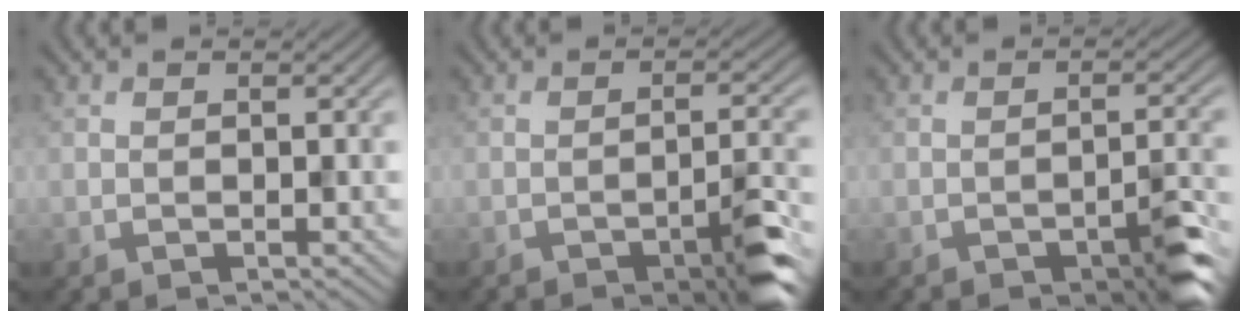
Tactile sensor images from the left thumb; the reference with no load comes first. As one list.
[{"total": 5.0, "force": [-3.1, 1.0, 3.8], "torque": [-0.052, 0.006, -0.048]}, {"total": 4.4, "force": [-2.7, 1.1, 3.2], "torque": [-0.045, 0.004, -0.039]}]